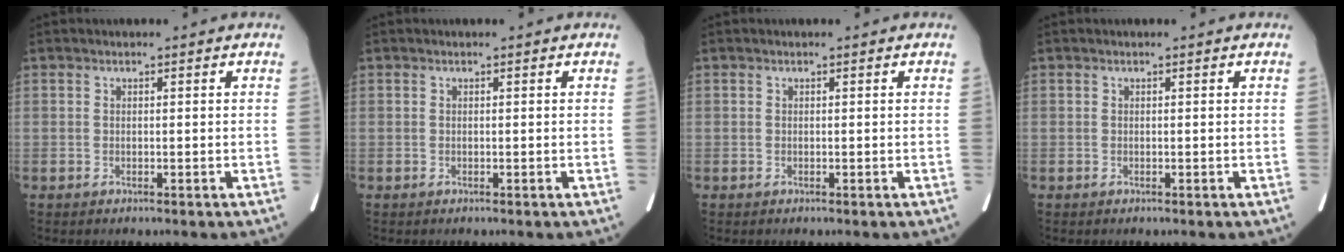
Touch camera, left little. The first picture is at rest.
{"total": 0.0}
{"total": 0.0}
{"total": 0.0}